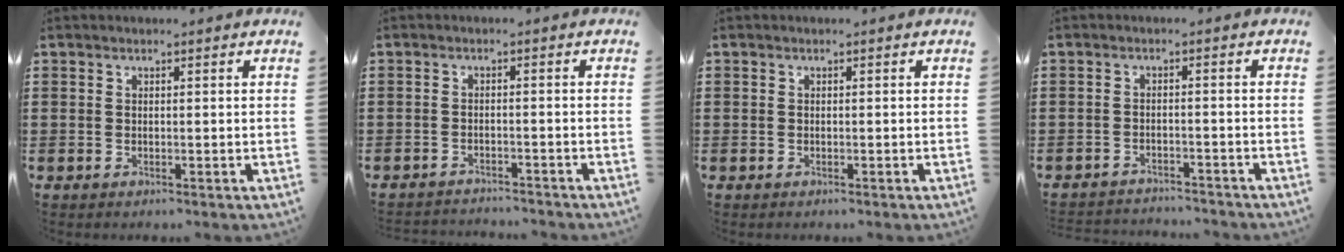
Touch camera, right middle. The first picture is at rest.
{"total": 2.1, "force": [-2.1, 0.2, -0.2], "torque": [-0.003, 0.001, -0.046]}
{"total": 0.6, "force": [-0.2, 0.6, 0.0], "torque": [-0.001, 0.005, -0.006]}
{"total": 2.4, "force": [-2.4, 0.2, -0.1], "torque": [-0.005, 0.000, -0.052]}